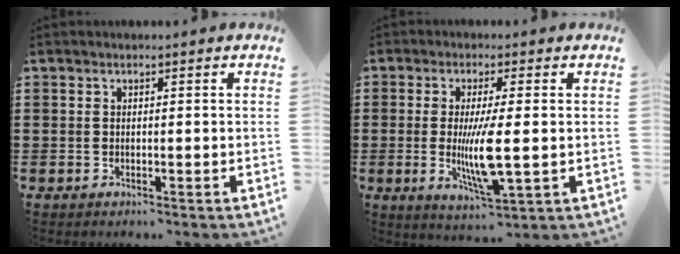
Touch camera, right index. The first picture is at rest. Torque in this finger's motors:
{"motor_torque": [2.14, 0.00, 0.83, 0.14]}